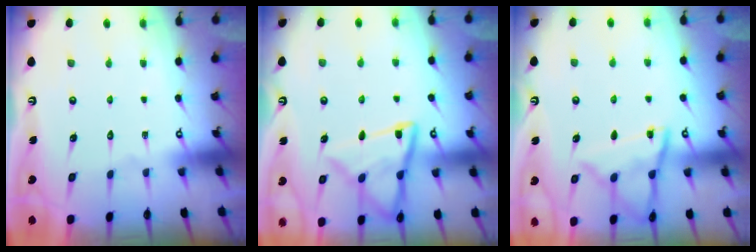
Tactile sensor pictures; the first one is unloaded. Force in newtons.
{"total": 14.4, "press": 14.3, "slide": 1.3}
{"total": 10.7, "press": 10.7, "slide": 0.7}